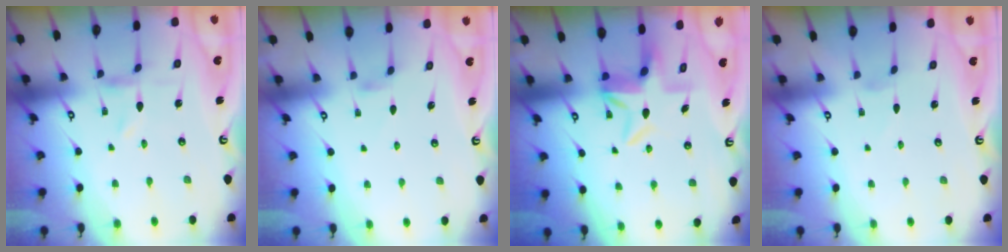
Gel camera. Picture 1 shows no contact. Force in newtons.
{"total": 2.2, "press": 2.1, "slide": 0.5}
{"total": 6.3, "press": 6.2, "slide": 0.7}
{"total": 0.9, "press": 0.9, "slide": 0.1}